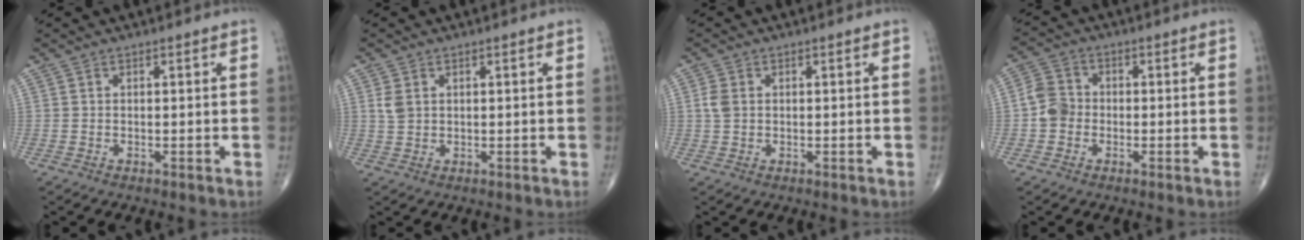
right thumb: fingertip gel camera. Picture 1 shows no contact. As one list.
[{"total": 2.5, "force": [0.8, 1.7, 1.6], "torque": [-0.032, 0.001, 0.022]}, {"total": 2.4, "force": [0.4, 1.7, 1.7], "torque": [-0.043, 0.003, 0.008]}, {"total": 4.8, "force": [-1.0, 4.1, 2.2], "torque": [-0.031, 0.013, -0.028]}]